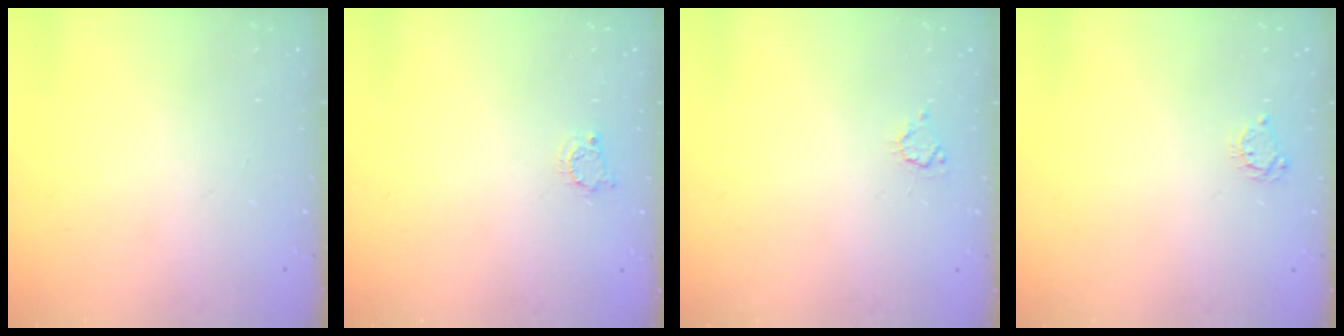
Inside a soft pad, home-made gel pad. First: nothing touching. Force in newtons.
{"total": 3.2, "press": 3.2, "slide": 0.3}
{"total": 3.2, "press": 3.1, "slide": 0.4}
{"total": 4.0, "press": 4.0, "slide": 0.4}